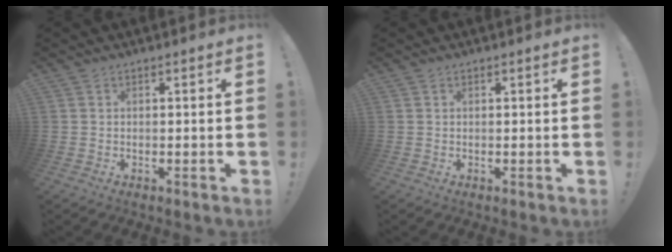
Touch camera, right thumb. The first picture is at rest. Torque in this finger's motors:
{"motor_torque": [-0.25, -0.31, -0.09, 0.06, 0.01]}